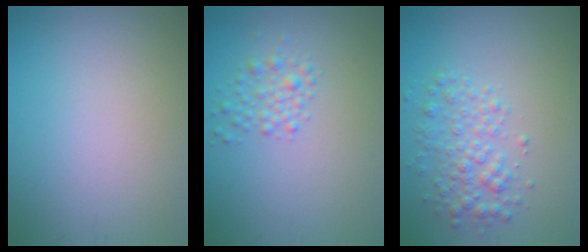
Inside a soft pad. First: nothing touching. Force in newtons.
{"total": 1.8, "press": 1.8, "slide": 0.1}
{"total": 3.0, "press": 3.0, "slide": 0.0}